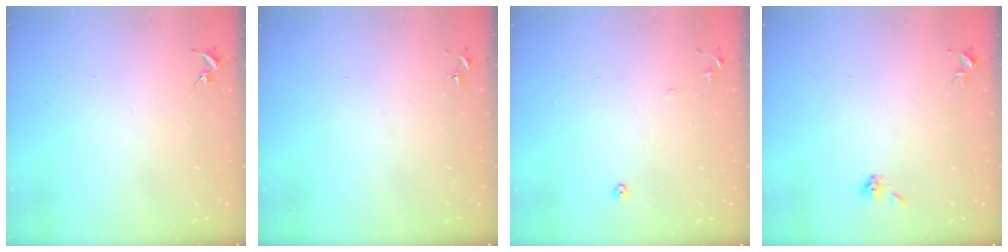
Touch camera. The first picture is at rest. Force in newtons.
{"total": 0.0}
{"total": 6.1, "press": 6.1, "slide": 0.7}
{"total": 4.0, "press": 3.5, "slide": 2.1}